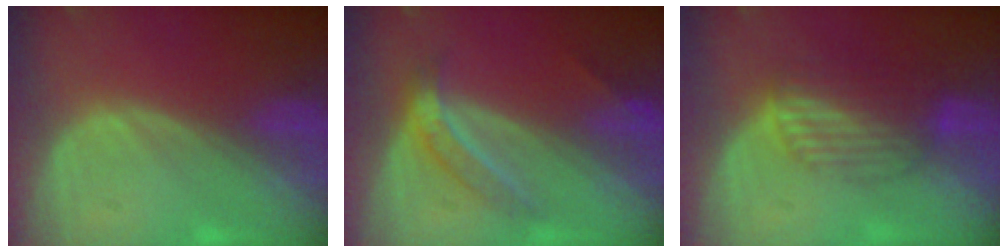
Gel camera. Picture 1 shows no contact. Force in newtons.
{"total": 5.0, "press": 4.6, "slide": 2.0}
{"total": 6.9, "press": 5.8, "slide": 3.8}